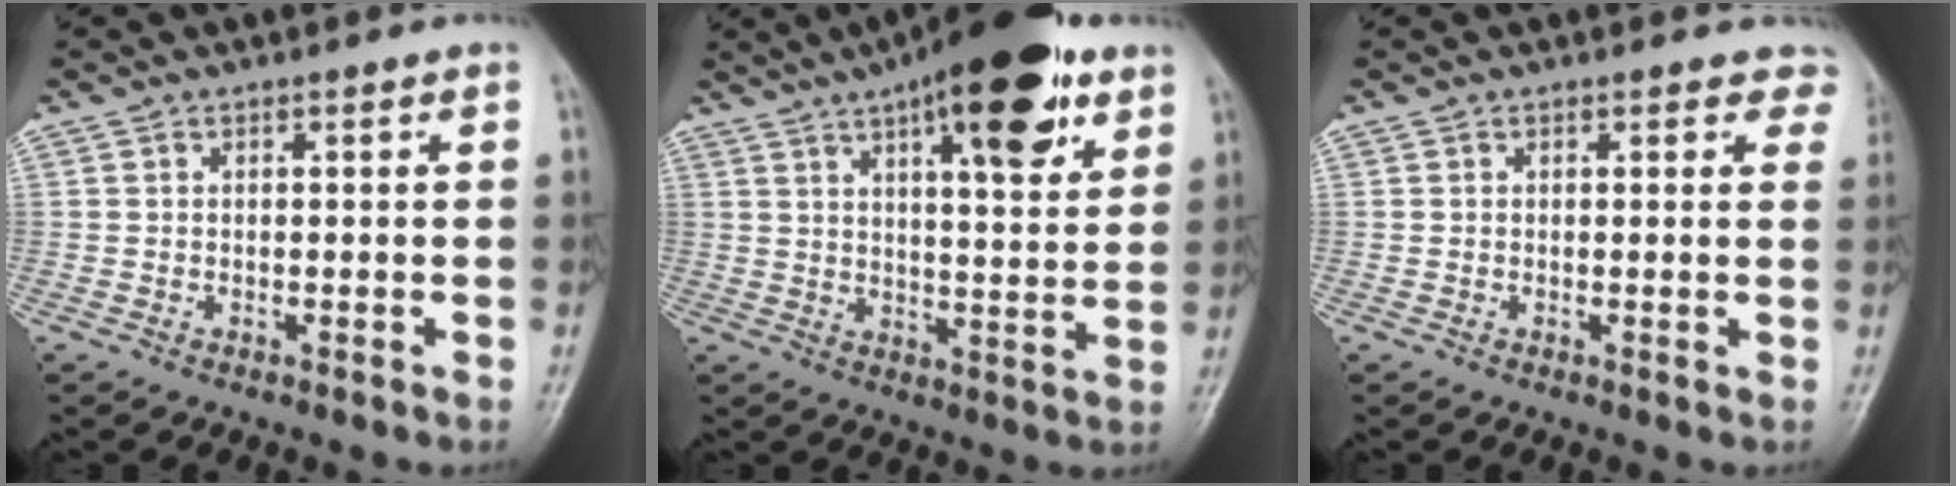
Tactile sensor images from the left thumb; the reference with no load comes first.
{"total": 18.8, "force": [10.4, 6.2, 14.4], "torque": [-0.187, -0.029, 0.151]}
{"total": 3.8, "force": [3.1, 2.0, 1.1], "torque": [0.024, -0.010, 0.018]}